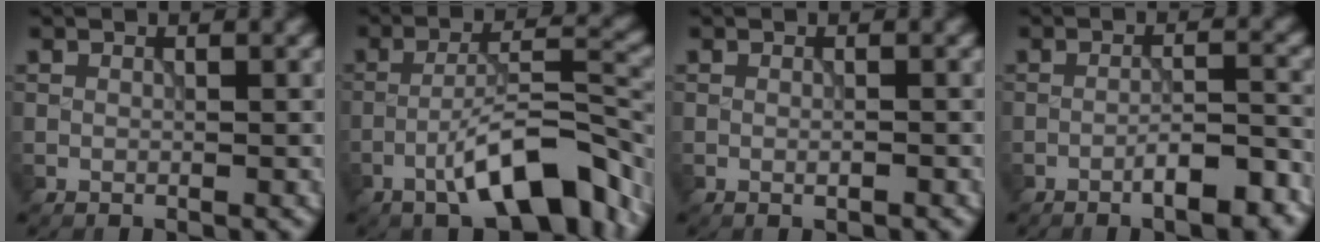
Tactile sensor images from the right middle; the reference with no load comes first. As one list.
[{"total": 9.3, "force": [-5.0, 2.5, 7.4], "torque": [-0.120, 0.014, -0.081]}, {"total": 0.7, "force": [-0.3, 0.1, 0.6], "torque": [-0.010, -0.001, -0.005]}, {"total": 5.1, "force": [-2.9, 1.3, 4.0], "torque": [-0.056, 0.009, -0.041]}]